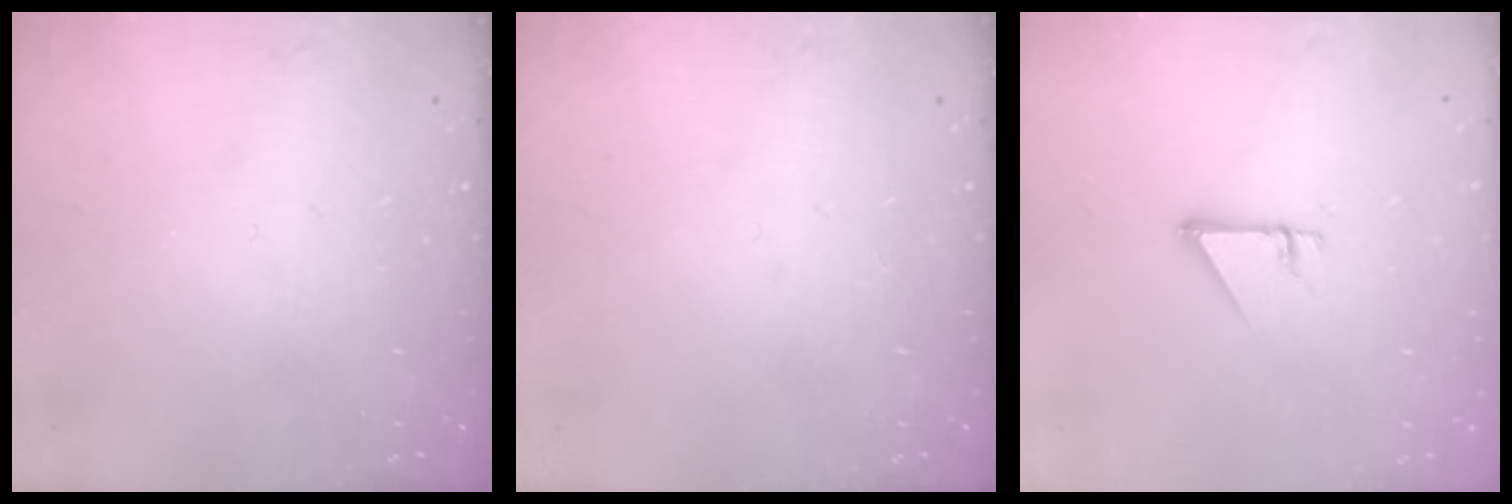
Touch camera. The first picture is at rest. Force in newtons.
{"total": 0.0}
{"total": 2.7, "press": 2.7, "slide": 0.2}